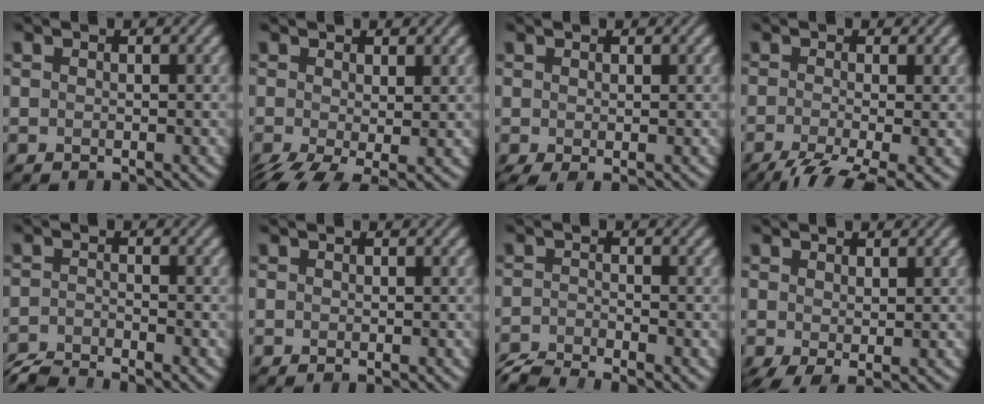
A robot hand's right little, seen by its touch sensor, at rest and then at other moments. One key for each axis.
{"total": 4.8, "fx": -1.4, "fy": 2.2, "fz": 4.1, "tx": -0.089, "ty": -0.017, "tz": -0.020}
{"total": 1.2, "fx": -0.1, "fy": 0.3, "fz": 1.2, "tx": -0.029, "ty": -0.005, "tz": -0.003}
{"total": 6.5, "fx": -3.4, "fy": 1.9, "fz": 5.2, "tx": -0.075, "ty": -0.013, "tz": -0.060}
{"total": 3.6, "fx": -3.4, "fy": 0.3, "fz": 1.1, "tx": -0.022, "ty": -0.010, "tz": -0.071}
{"total": 0.0}
{"total": 3.6, "fx": -3.3, "fy": 0.5, "fz": 1.4, "tx": -0.028, "ty": -0.012, "tz": -0.068}
{"total": 2.1, "fx": 0.2, "fy": 0.8, "fz": 1.9, "tx": -0.043, "ty": -0.003, "tz": 0.006}